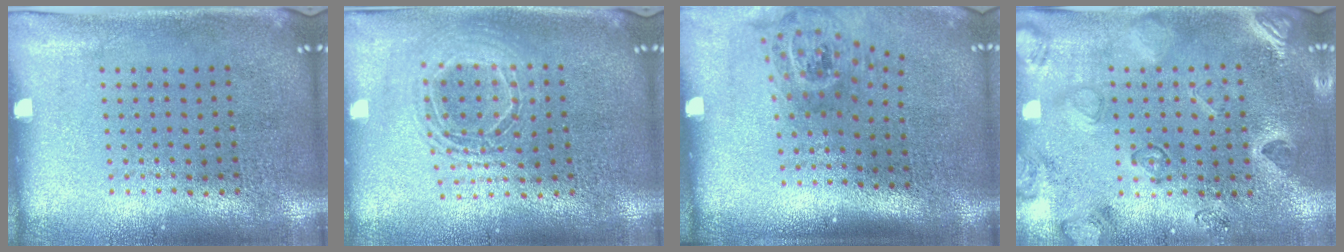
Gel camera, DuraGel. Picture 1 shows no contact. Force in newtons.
{"total": 1.6, "press": 1.3, "slide": 0.8}
{"total": 1.8, "press": 1.3, "slide": 1.3}
{"total": 2.3, "press": 2.0, "slide": 1.1}